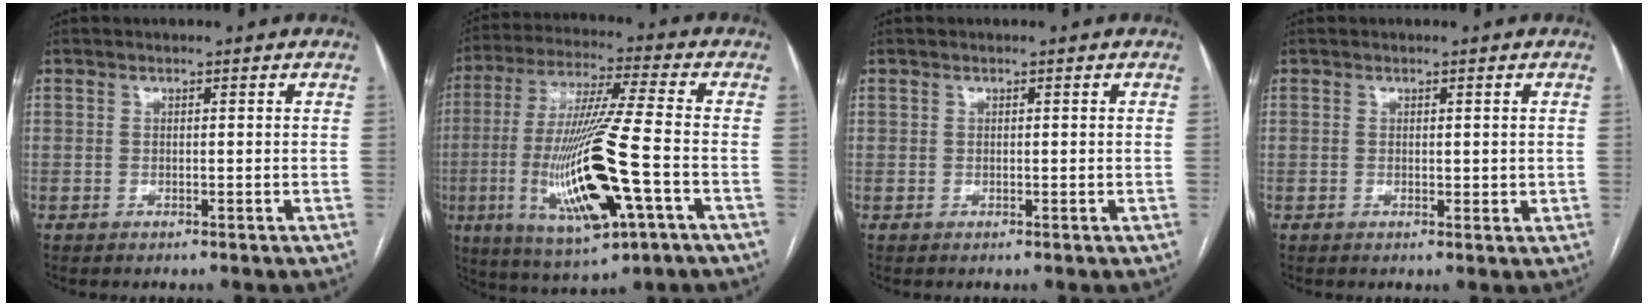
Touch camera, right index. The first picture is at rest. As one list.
[{"total": 18.9, "force": [-4.9, 1.6, 18.2], "torque": [-0.381, -0.024, -0.082]}, {"total": 0.5, "force": [0.3, 0.4, 0.2], "torque": [0.005, -0.001, 0.003]}, {"total": 1.6, "force": [0.3, 1.0, 1.2], "torque": [-0.013, -0.004, 0.007]}]